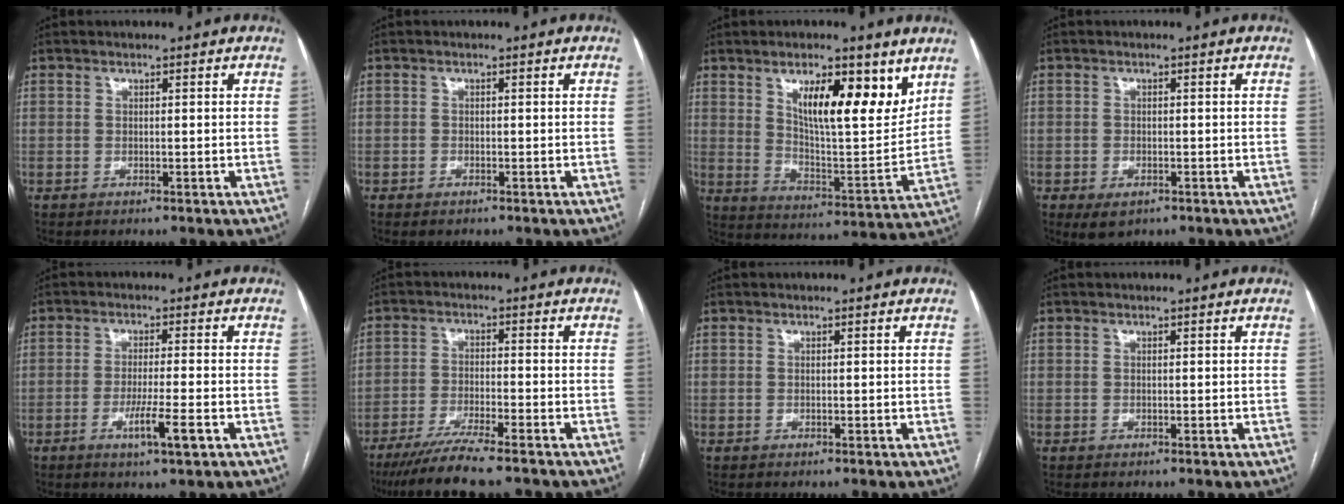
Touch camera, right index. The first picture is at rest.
{"total": 0.9, "force": [-0.6, 0.5, 0.4], "torque": [-0.007, 0.001, -0.005]}
{"total": 14.6, "force": [7.9, 3.9, 11.6], "torque": [-0.177, -0.009, 0.134]}
{"total": 3.1, "force": [-1.6, 1.8, 1.9], "torque": [-0.034, -0.003, -0.013]}
{"total": 5.7, "force": [-2.4, -0.1, 5.2], "torque": [-0.091, -0.011, -0.041]}
{"total": 8.8, "force": [-7.1, -0.3, 5.2], "torque": [-0.085, -0.025, -0.120]}
{"total": 0.0}
{"total": 0.0}